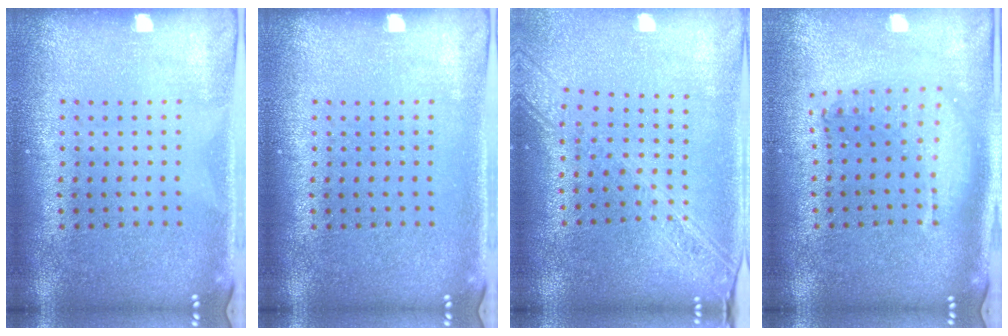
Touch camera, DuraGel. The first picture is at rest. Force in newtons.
{"total": 0.0}
{"total": 2.3, "press": 1.9, "slide": 1.2}
{"total": 1.7, "press": 1.5, "slide": 0.9}